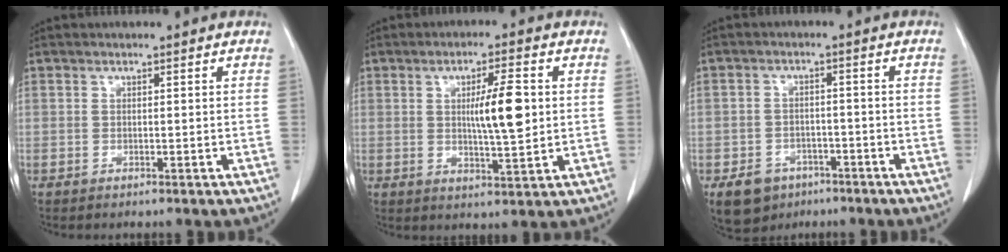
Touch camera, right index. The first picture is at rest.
{"total": 7.7, "force": [1.0, 1.1, 7.6], "torque": [-0.123, -0.001, 0.019]}
{"total": 6.2, "force": [-3.8, 4.5, 1.8], "torque": [-0.033, 0.004, -0.053]}